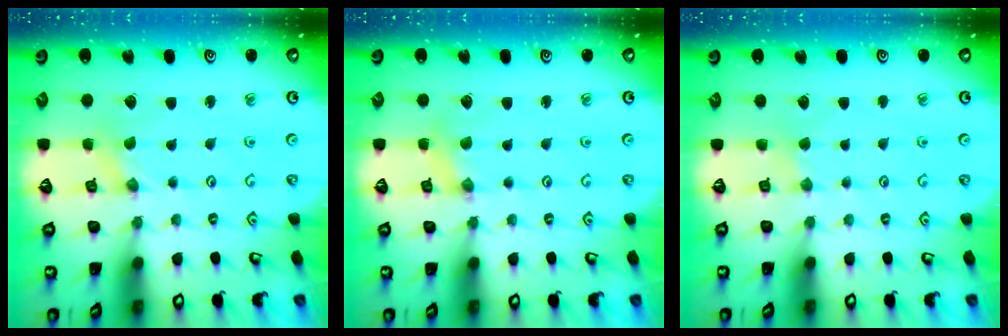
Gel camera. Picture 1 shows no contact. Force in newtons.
{"total": 1.6, "press": 1.6, "slide": 0.2}
{"total": 1.4, "press": 1.4, "slide": 0.4}